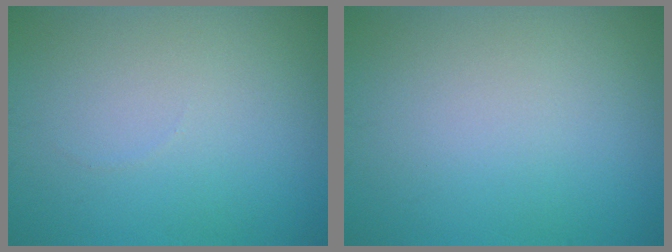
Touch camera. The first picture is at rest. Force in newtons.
{"total": 0.0}